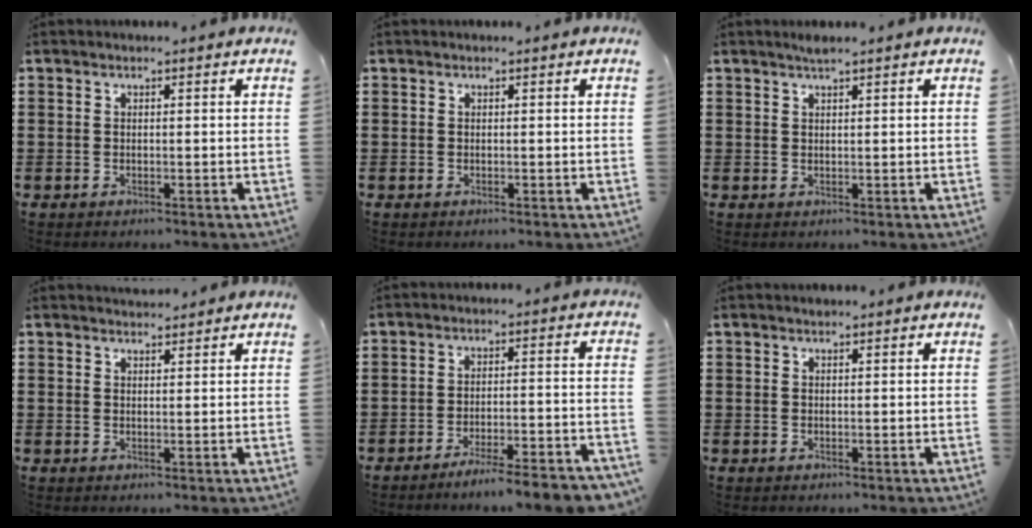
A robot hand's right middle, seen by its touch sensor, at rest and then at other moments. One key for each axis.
{"total": 0.0}
{"total": 1.1, "fx": 1.0, "fy": 0.1, "fz": 0.5, "tx": -0.013, "ty": -0.001, "tz": 0.018}
{"total": 1.7, "fx": 1.6, "fy": 0.3, "fz": 0.0, "tx": 0.004, "ty": 0.001, "tz": 0.030}
{"total": 5.3, "fx": -4.8, "fy": -0.5, "fz": 2.2, "tx": -0.031, "ty": -0.012, "tz": -0.089}
{"total": 0.0}